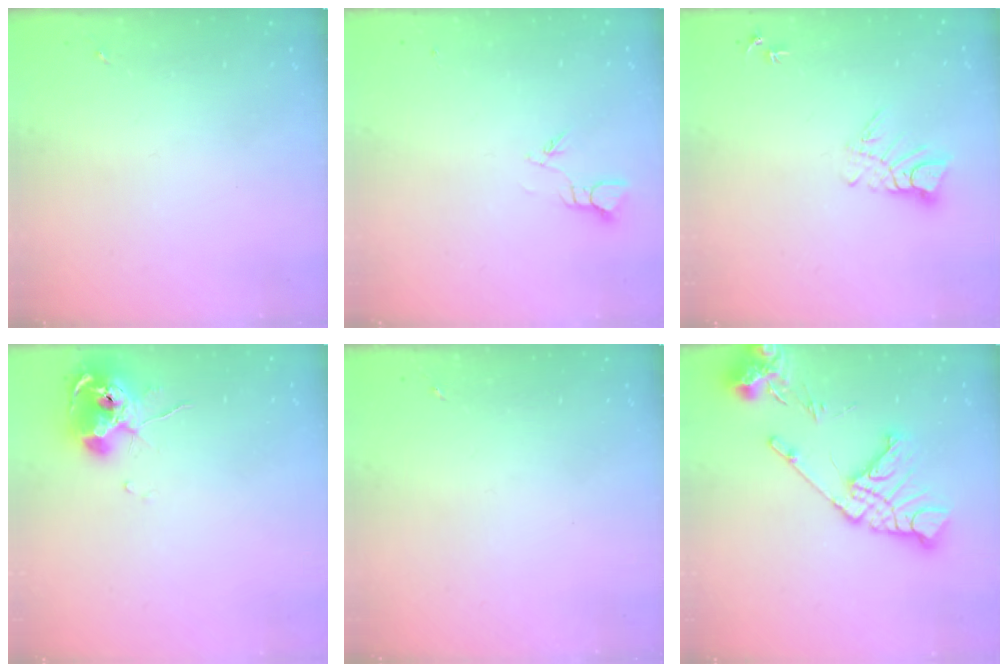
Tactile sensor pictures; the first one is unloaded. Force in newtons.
{"total": 2.7, "press": 2.7, "slide": 0.3}
{"total": 6.5, "press": 6.5, "slide": 0.5}
{"total": 10.4, "press": 10.3, "slide": 1.1}
{"total": 0.0}
{"total": 18.0, "press": 17.8, "slide": 2.2}